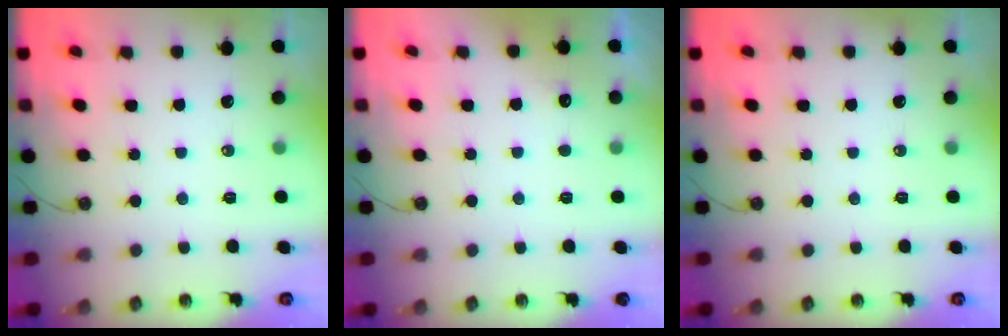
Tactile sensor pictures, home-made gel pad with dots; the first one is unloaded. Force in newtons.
{"total": 3.6, "press": 3.4, "slide": 1.3}
{"total": 0.0}